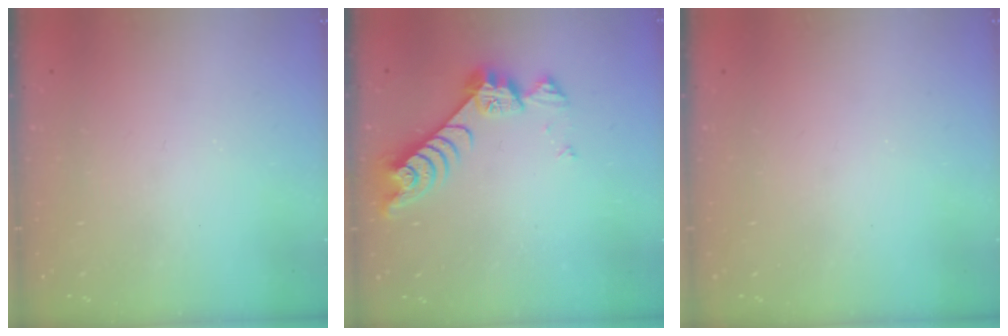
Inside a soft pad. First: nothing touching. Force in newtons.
{"total": 7.4, "press": 7.3, "slide": 0.9}
{"total": 0.0}